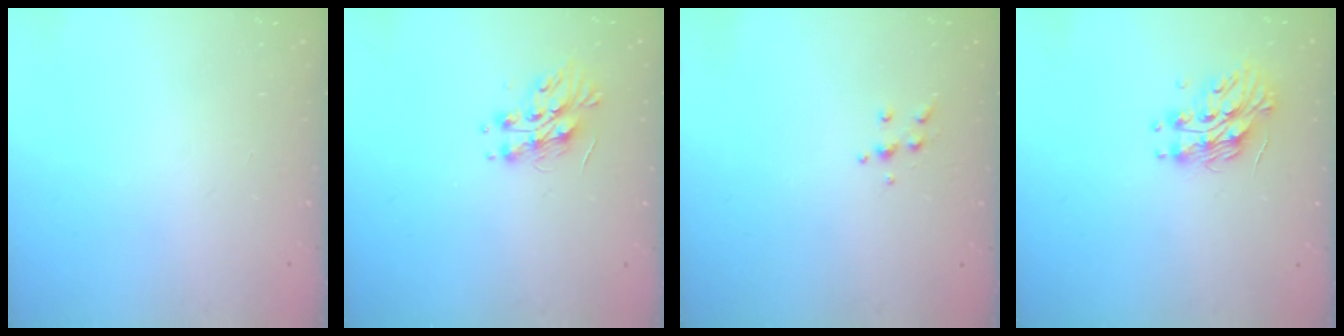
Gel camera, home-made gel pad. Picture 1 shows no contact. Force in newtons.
{"total": 11.1, "press": 11.1, "slide": 0.2}
{"total": 5.0, "press": 4.8, "slide": 1.0}
{"total": 11.6, "press": 11.6, "slide": 0.0}